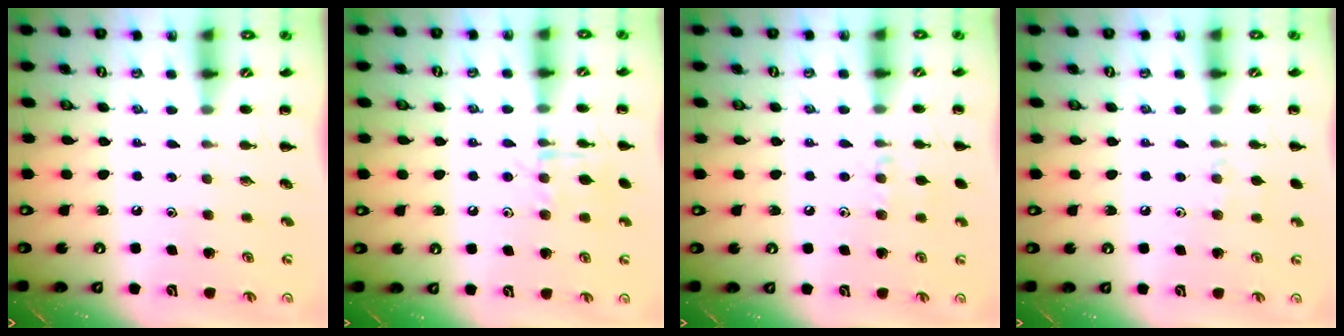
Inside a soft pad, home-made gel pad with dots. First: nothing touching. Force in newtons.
{"total": 8.8, "press": 8.8, "slide": 0.6}
{"total": 5.8, "press": 5.5, "slide": 1.9}
{"total": 5.2, "press": 4.8, "slide": 1.8}